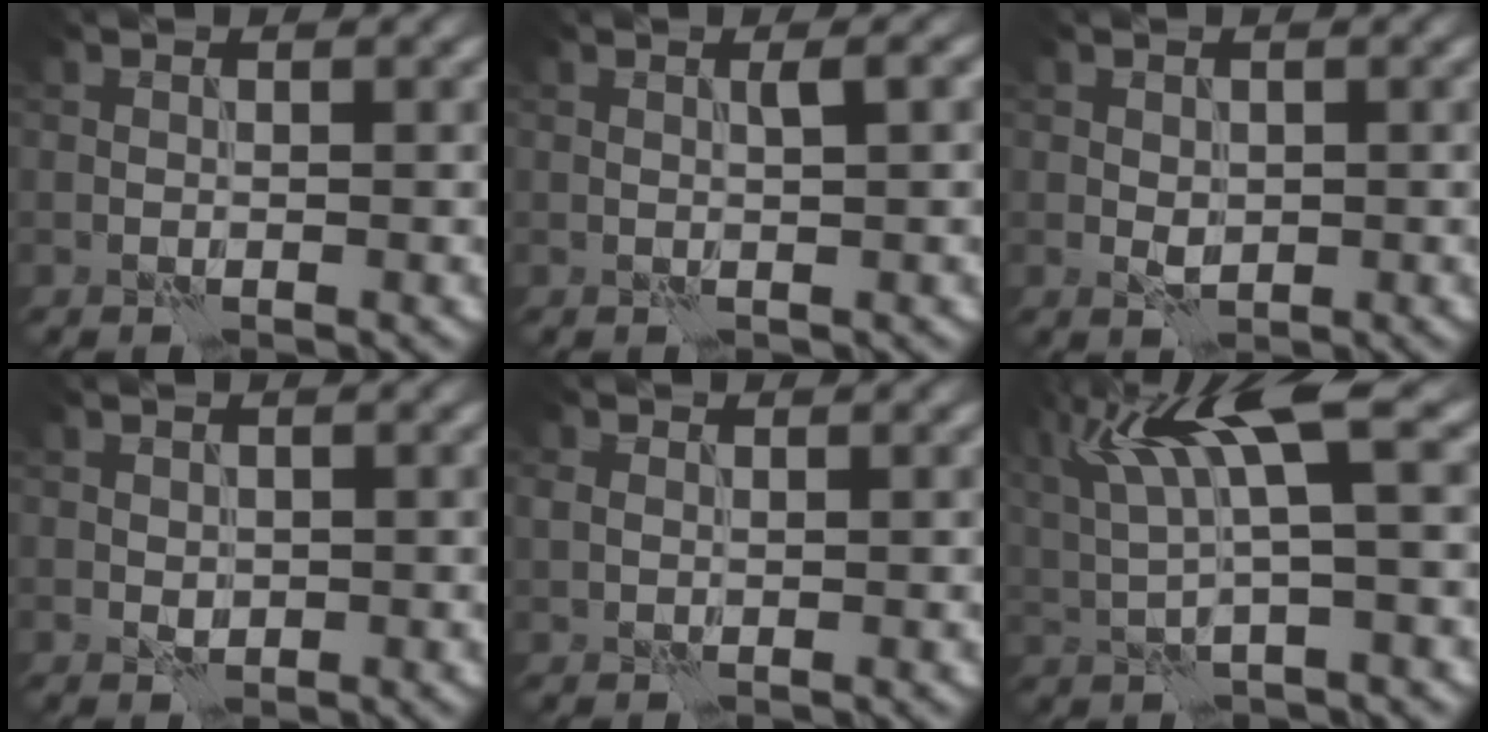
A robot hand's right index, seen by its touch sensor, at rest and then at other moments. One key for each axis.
{"total": 1.4, "fx": 0.4, "fy": -0.1, "fz": 1.4, "tx": -0.021, "ty": 0.005, "tz": 0.005}
{"total": 1.6, "fx": 0.0, "fy": 1.1, "fz": 1.1, "tx": -0.020, "ty": -0.002, "tz": 0.002}
{"total": 1.1, "fx": 0.0, "fy": 0.9, "fz": 0.6, "tx": -0.013, "ty": -0.002, "tz": 0.002}
{"total": 1.2, "fx": 0.1, "fy": 1.1, "fz": 0.5, "tx": -0.013, "ty": 0.001, "tz": 0.000}
{"total": 7.7, "fx": 2.9, "fy": 1.4, "fz": 7.0, "tx": -0.141, "ty": 0.013, "tz": 0.059}